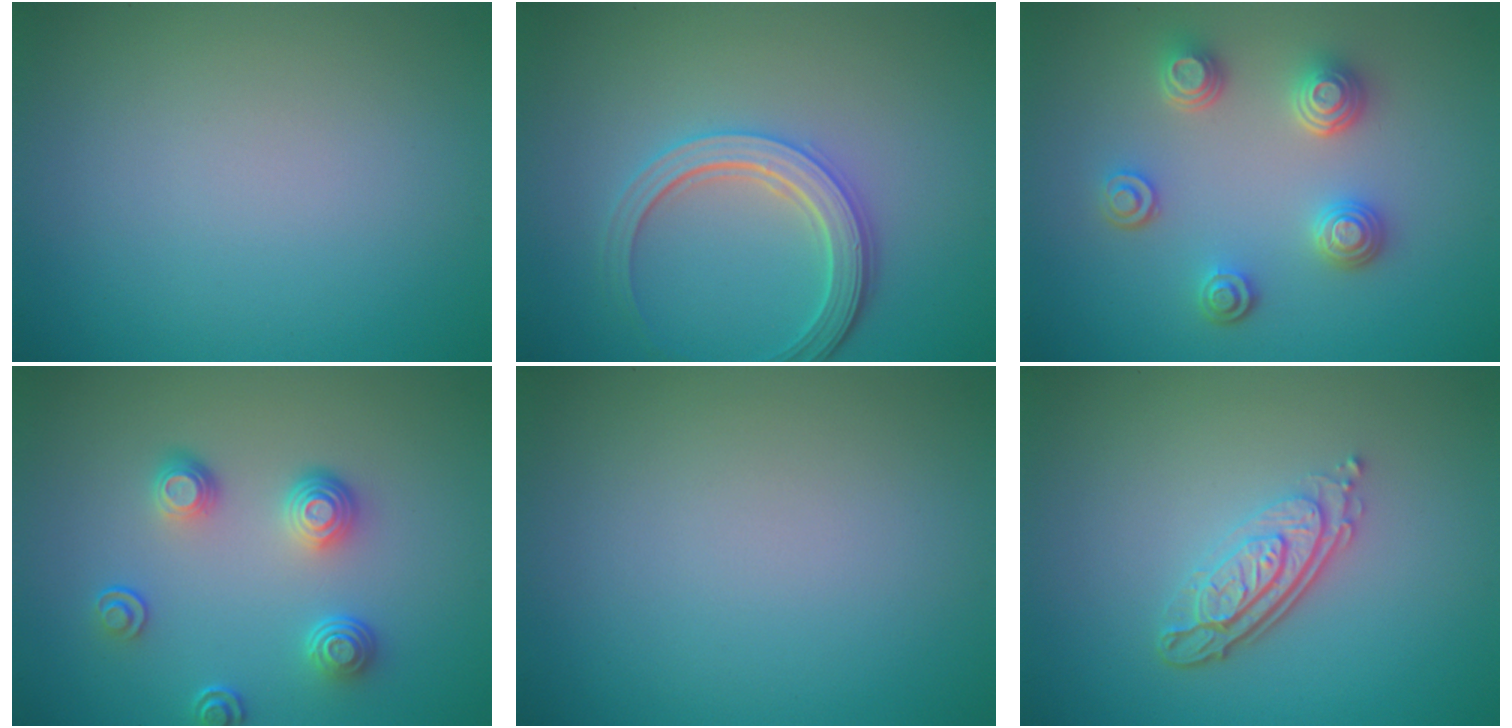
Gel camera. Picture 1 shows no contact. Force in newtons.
{"total": 4.2, "press": 3.4, "slide": 2.4}
{"total": 3.8, "press": 3.3, "slide": 2.0}
{"total": 3.6, "press": 2.9, "slide": 2.2}
{"total": 0.0}
{"total": 4.1, "press": 2.9, "slide": 2.9}